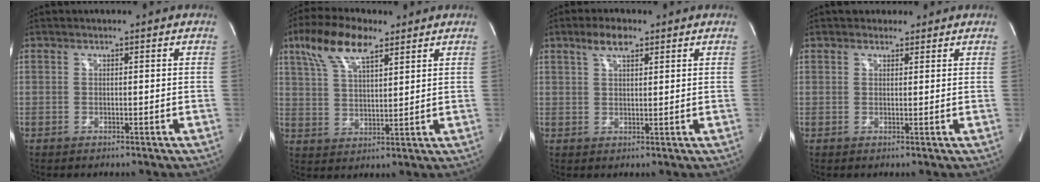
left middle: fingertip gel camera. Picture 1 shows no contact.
{"total": 10.3, "force": [6.4, 3.2, 7.4], "torque": [-0.152, 0.023, 0.124]}
{"total": 4.1, "force": [2.6, 1.4, 2.8], "torque": [-0.060, 0.012, 0.050]}
{"total": 2.5, "force": [2.0, 1.4, 0.5], "torque": [-0.007, 0.016, 0.029]}